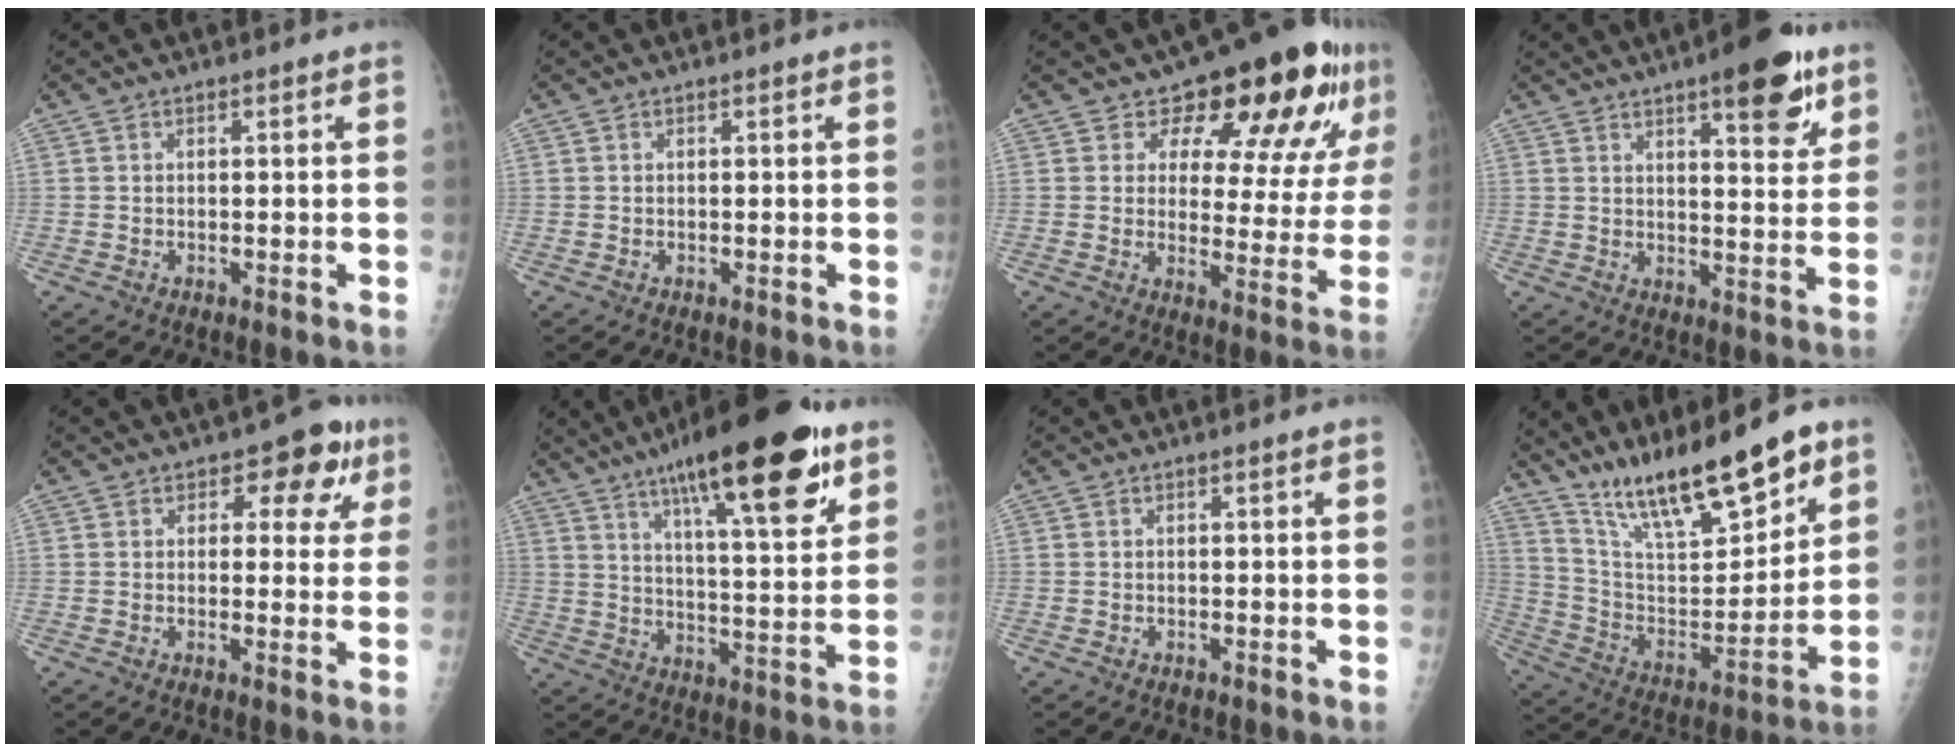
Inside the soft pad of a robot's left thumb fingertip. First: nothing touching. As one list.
[{"total": 0.0}, {"total": 17.6, "force": [10.6, 8.3, 11.4], "torque": [-0.099, -0.059, 0.133]}, {"total": 12.7, "force": [7.5, 4.0, 9.5], "torque": [-0.097, -0.035, 0.098]}, {"total": 8.0, "force": [3.6, 5.1, 5.0], "torque": [-0.010, -0.006, 0.036]}, {"total": 21.6, "force": [12.6, 5.7, 16.5], "torque": [-0.222, -0.045, 0.189]}, {"total": 0.0}, {"total": 21.3, "force": [15.8, 5.9, 13.0], "torque": [-0.174, -0.084, 0.279]}]